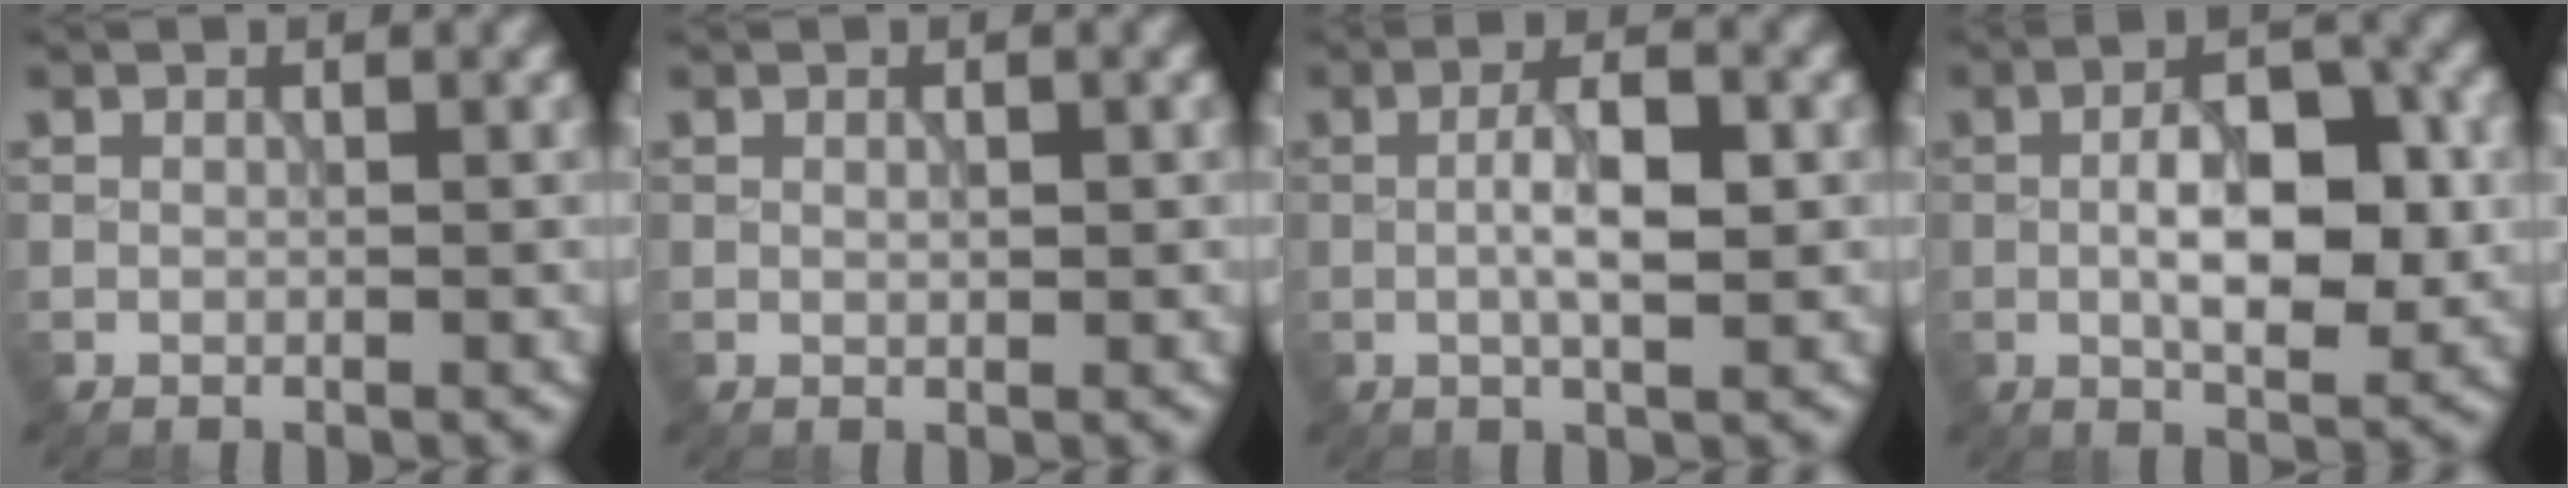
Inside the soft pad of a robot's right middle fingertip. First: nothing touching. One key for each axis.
{"total": 0.6, "fx": 0.1, "fy": 0.2, "fz": 0.5, "tx": -0.009, "ty": 0.001, "tz": 0.002}
{"total": 4.0, "fx": -0.2, "fy": 1.1, "fz": 3.8, "tx": -0.071, "ty": 0.004, "tz": -0.005}
{"total": 7.3, "fx": -0.4, "fy": 3.1, "fz": 6.6, "tx": -0.108, "ty": 0.002, "tz": -0.010}